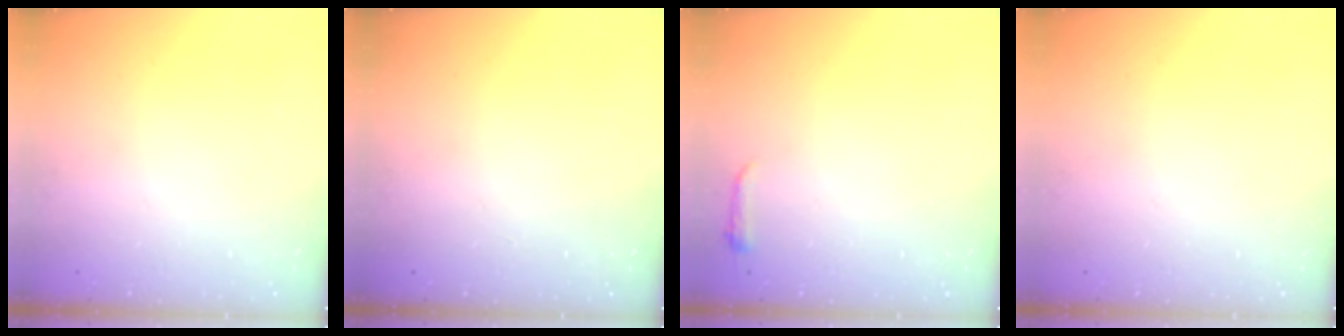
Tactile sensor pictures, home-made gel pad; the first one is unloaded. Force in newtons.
{"total": 0.0}
{"total": 3.0, "press": 2.9, "slide": 0.6}
{"total": 0.0}